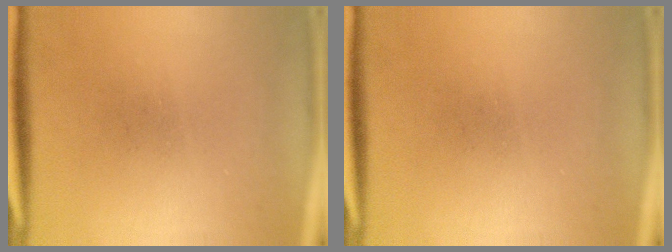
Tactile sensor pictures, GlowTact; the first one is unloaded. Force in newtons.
{"total": 0.0}